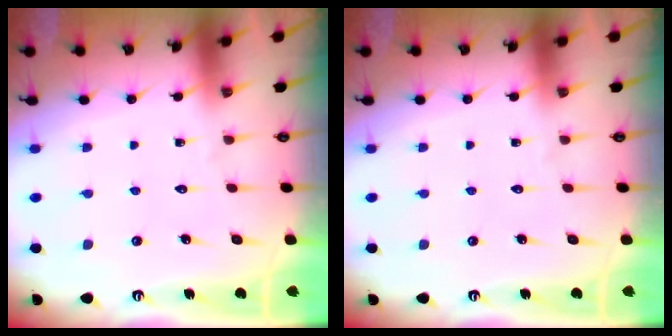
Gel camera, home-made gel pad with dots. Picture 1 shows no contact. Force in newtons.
{"total": 0.0}